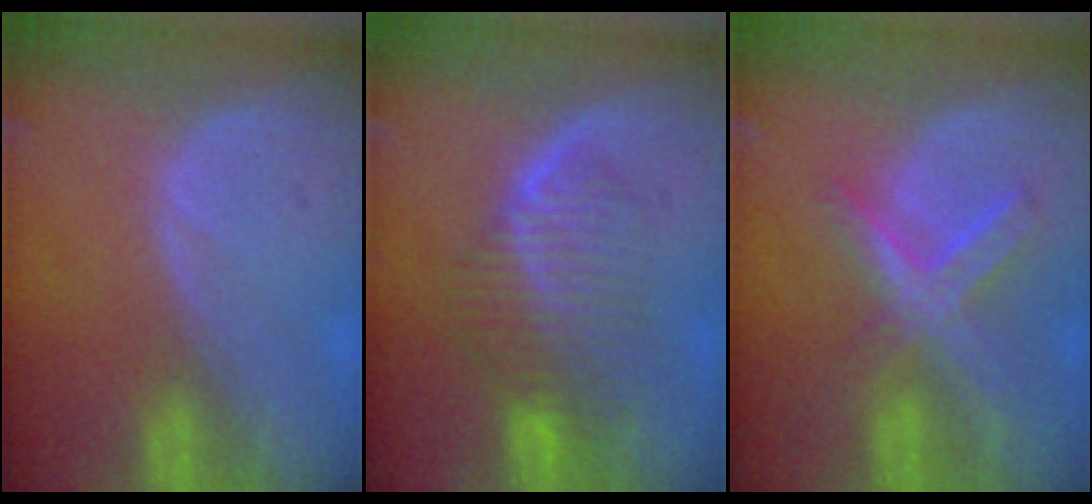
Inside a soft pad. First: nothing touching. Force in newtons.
{"total": 7.6, "press": 6.9, "slide": 3.2}
{"total": 7.2, "press": 6.4, "slide": 3.4}